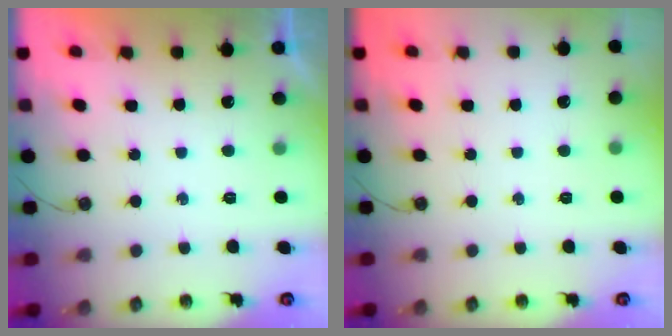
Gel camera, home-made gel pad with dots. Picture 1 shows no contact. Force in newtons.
{"total": 0.0}